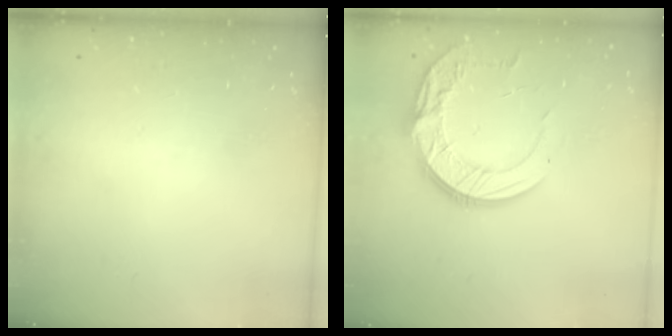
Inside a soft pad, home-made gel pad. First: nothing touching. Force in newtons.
{"total": 13.6, "press": 13.5, "slide": 1.2}